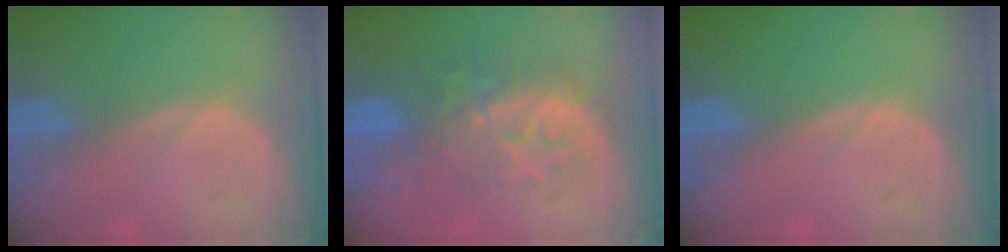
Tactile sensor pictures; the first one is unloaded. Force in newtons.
{"total": 8.3, "press": 8.2, "slide": 1.2}
{"total": 0.0}